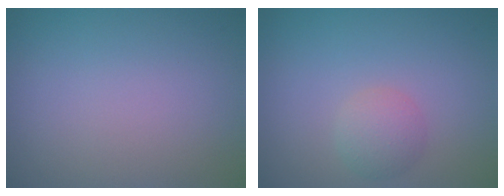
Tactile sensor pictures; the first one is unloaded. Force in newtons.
{"total": 2.1, "press": 2.1, "slide": 0.1}